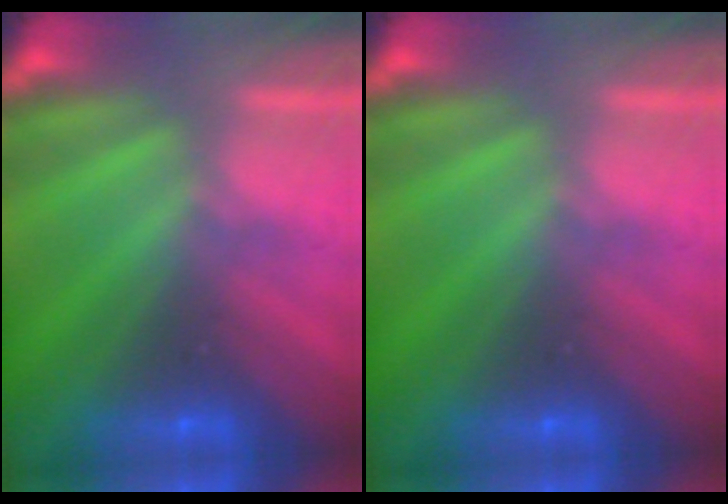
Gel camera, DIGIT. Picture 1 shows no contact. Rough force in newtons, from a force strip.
{"total": 0.0}